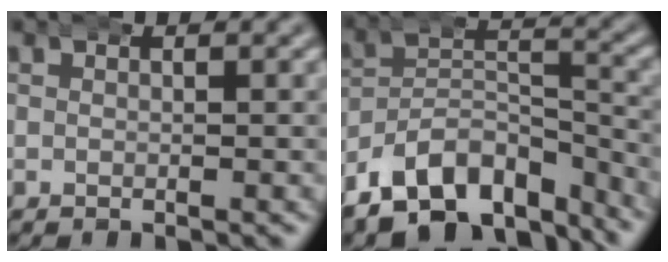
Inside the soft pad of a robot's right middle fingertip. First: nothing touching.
{"total": 14.3, "force": [-9.5, 8.6, 6.3], "torque": [-0.094, -0.037, -0.148]}